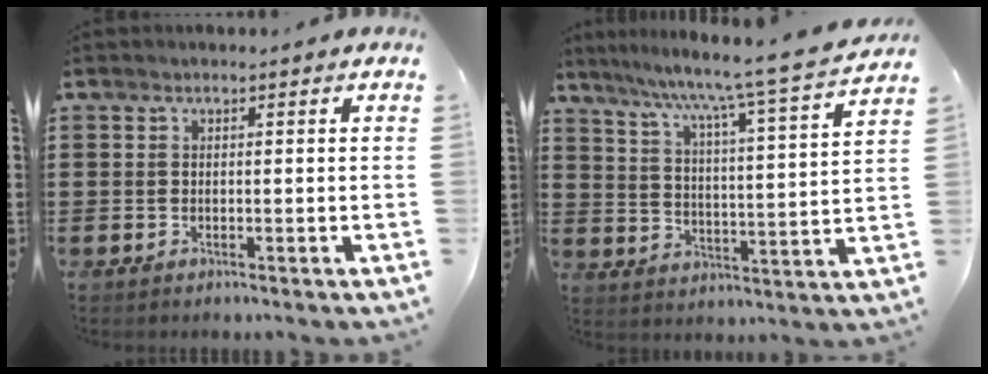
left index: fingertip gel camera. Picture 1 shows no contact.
{"total": 7.1, "force": [6.1, -1.5, 3.4], "torque": [-0.083, -0.059, 0.088]}